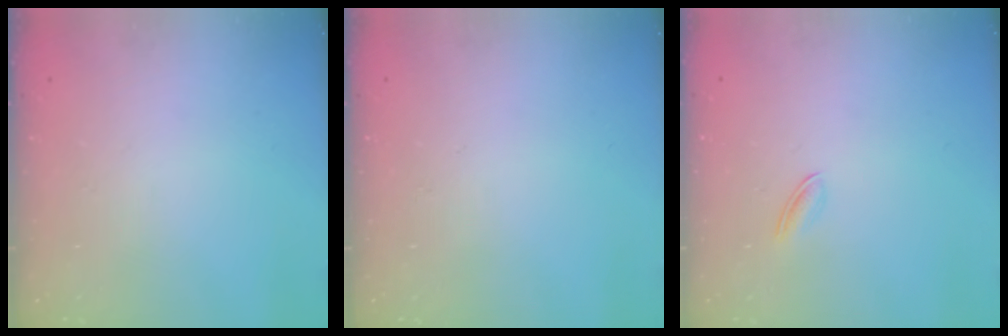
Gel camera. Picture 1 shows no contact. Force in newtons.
{"total": 0.0}
{"total": 2.7, "press": 2.6, "slide": 0.7}